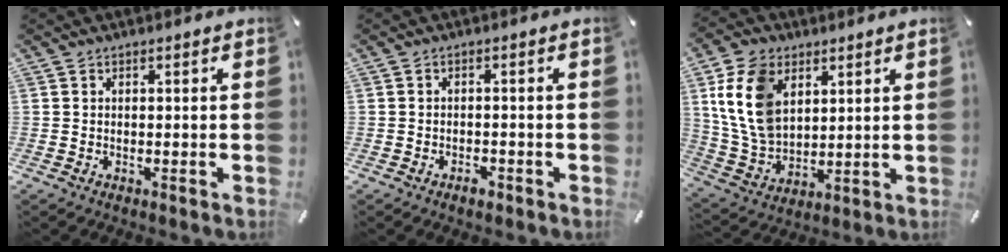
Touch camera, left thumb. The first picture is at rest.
{"total": 2.2, "force": [-1.5, 1.2, 1.0], "torque": [-0.019, 0.006, -0.030]}
{"total": 14.4, "force": [5.1, 10.3, 8.6], "torque": [-0.217, -0.006, 0.093]}